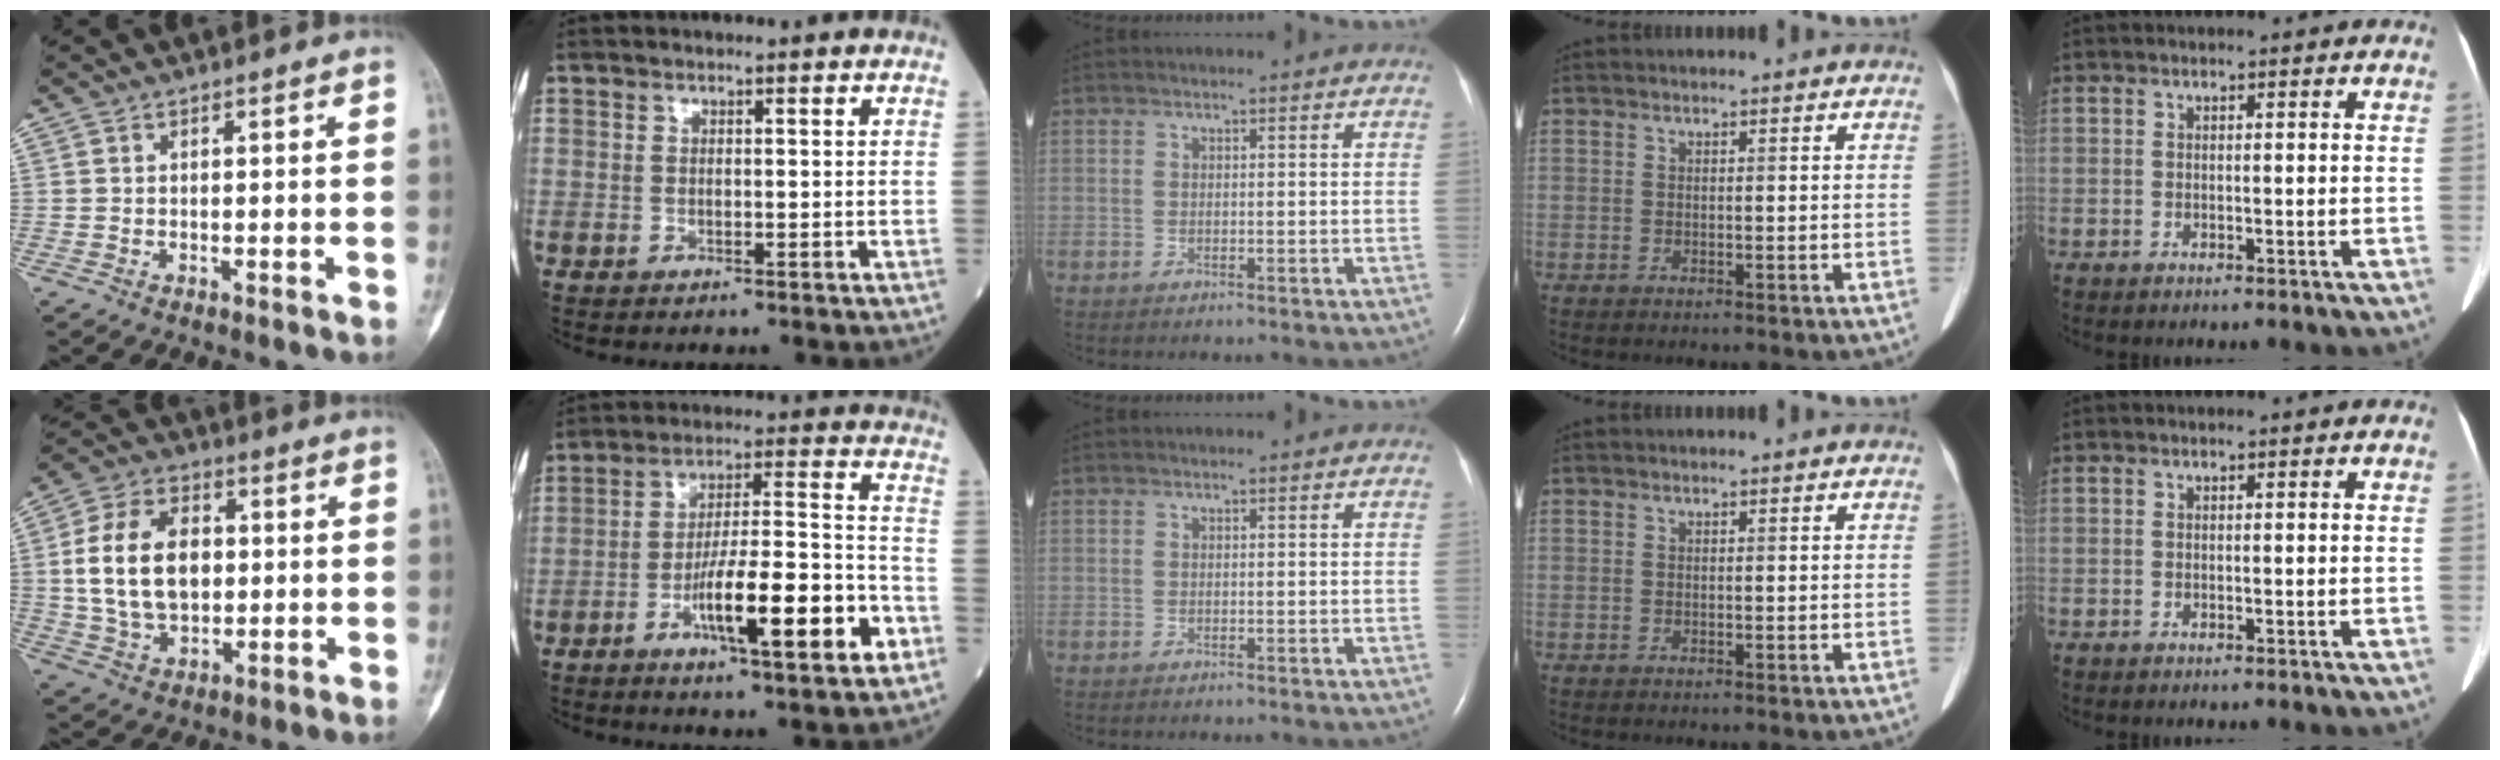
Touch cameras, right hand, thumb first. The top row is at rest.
{"thumb": {"total": 15.3, "force": [1.3, 10.2, 11.3], "torque": [-0.182, 0.008, 0.024]}, "index": {"total": 15.8, "force": [-6.7, 1.8, 14.2], "torque": [-0.238, 0.004, -0.101]}}